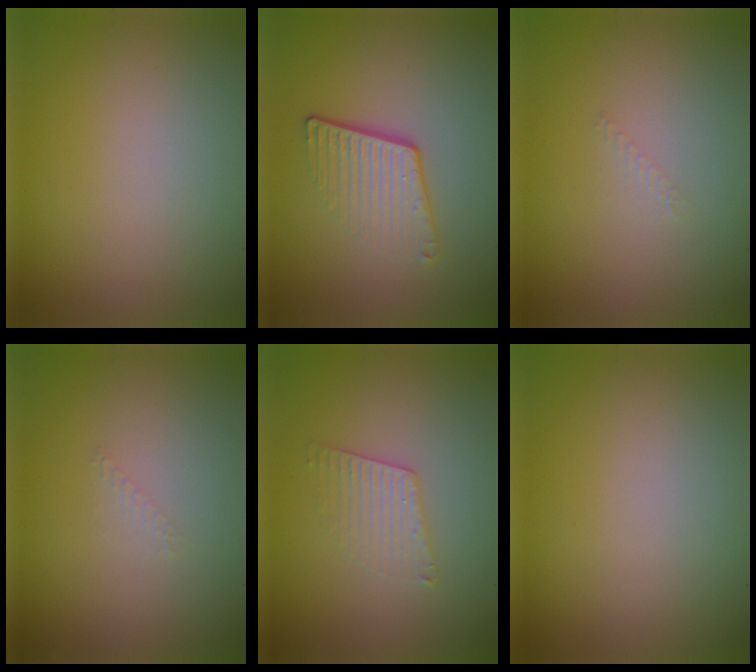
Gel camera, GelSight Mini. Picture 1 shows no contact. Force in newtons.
{"total": 3.9, "press": 2.6, "slide": 2.9}
{"total": 0.6, "press": 0.6, "slide": 0.1}
{"total": 0.6, "press": 0.6, "slide": 0.1}
{"total": 2.1, "press": 2.1, "slide": 0.3}
{"total": 0.0}